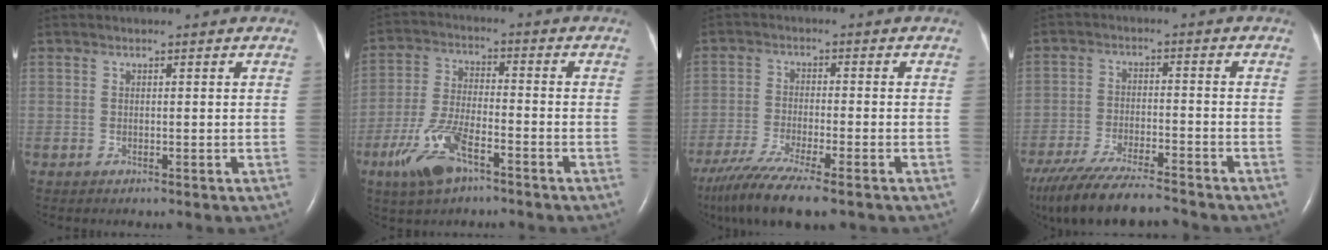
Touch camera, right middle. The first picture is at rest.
{"total": 9.4, "force": [-5.5, 2.9, 7.1], "torque": [-0.158, -0.007, -0.103]}
{"total": 11.8, "force": [-8.9, 1.2, 7.6], "torque": [-0.142, -0.030, -0.149]}
{"total": 14.7, "force": [-12.9, 1.8, 6.8], "torque": [-0.137, -0.028, -0.214]}